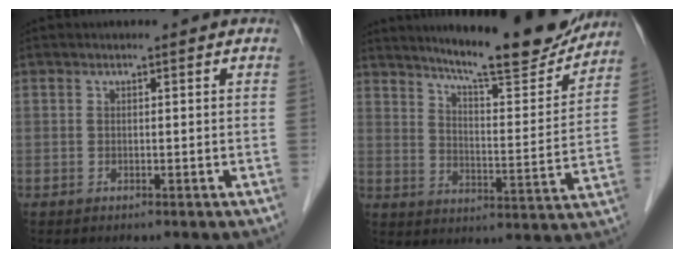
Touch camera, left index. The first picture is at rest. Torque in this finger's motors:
{"motor_torque": [0.49, -0.26, 0.54, 0.12]}